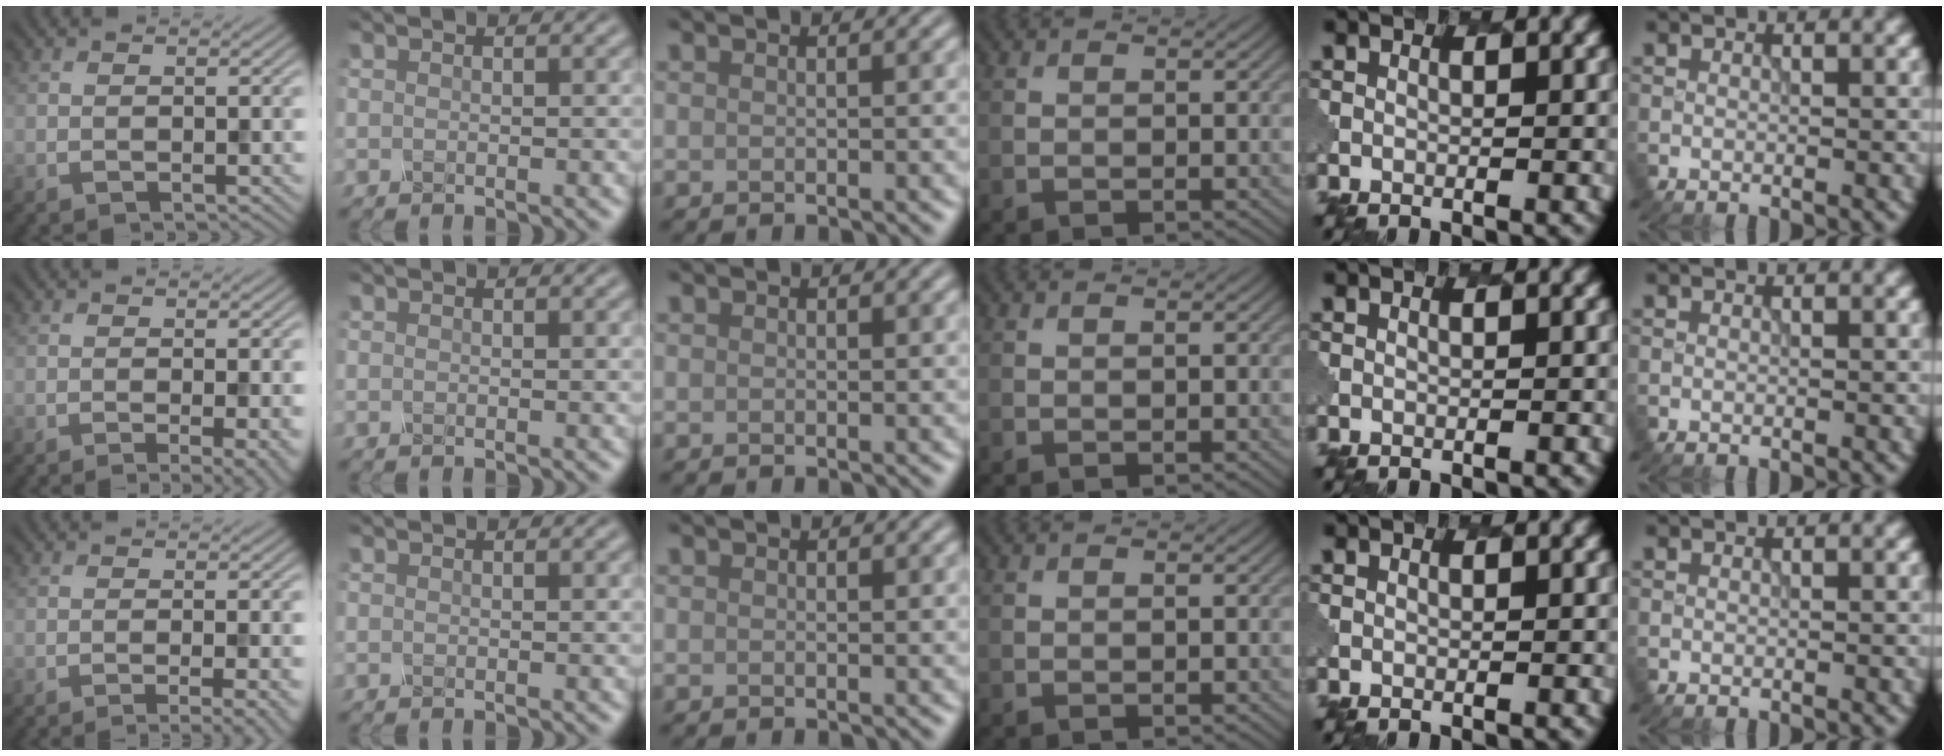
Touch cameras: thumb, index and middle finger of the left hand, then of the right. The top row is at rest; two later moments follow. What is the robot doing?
{"motion": "unscrew", "object": "spray bottle"}